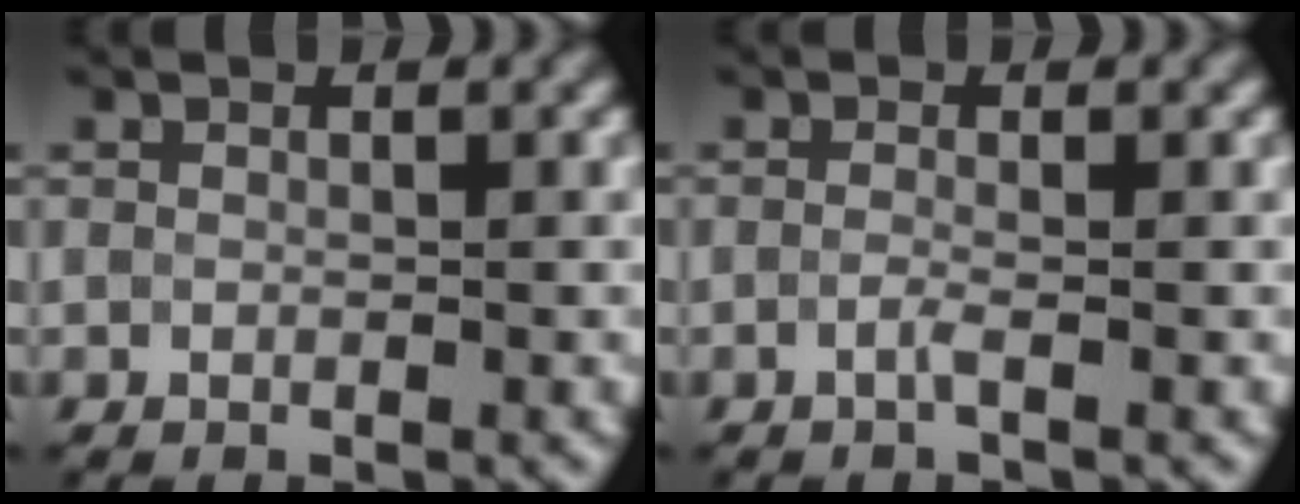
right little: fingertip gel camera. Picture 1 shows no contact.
{"total": 0.7, "force": [-0.7, 0.0, 0.2], "torque": [-0.004, -0.003, -0.017]}